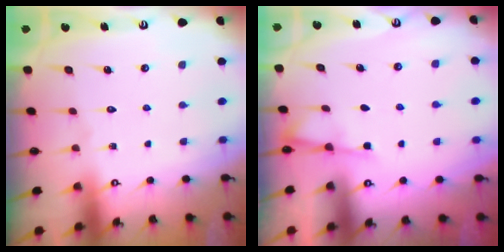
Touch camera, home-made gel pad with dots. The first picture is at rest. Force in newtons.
{"total": 2.4, "press": 2.4, "slide": 0.5}